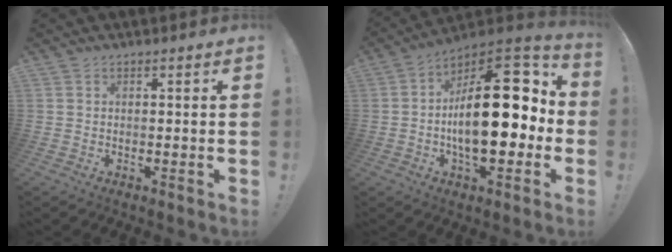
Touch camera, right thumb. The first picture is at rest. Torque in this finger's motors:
{"motor_torque": [2.45, 2.51, 2.28, -0.49, 0.21]}